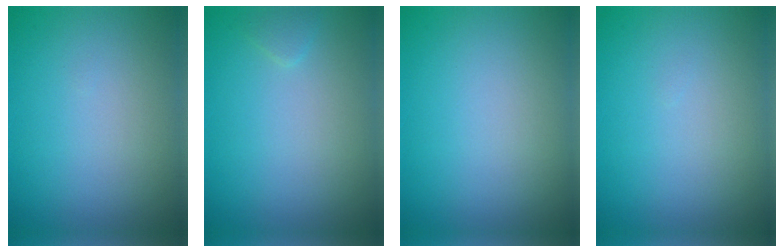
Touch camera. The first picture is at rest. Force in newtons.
{"total": 0.6, "press": 0.6, "slide": 0.1}
{"total": 0.0}
{"total": 0.0}